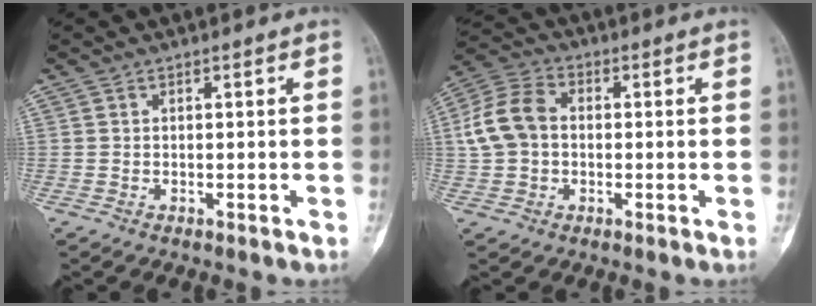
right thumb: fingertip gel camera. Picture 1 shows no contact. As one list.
[{"total": 9.4, "force": [0.3, 7.1, 6.1], "torque": [-0.121, 0.027, -0.004]}]